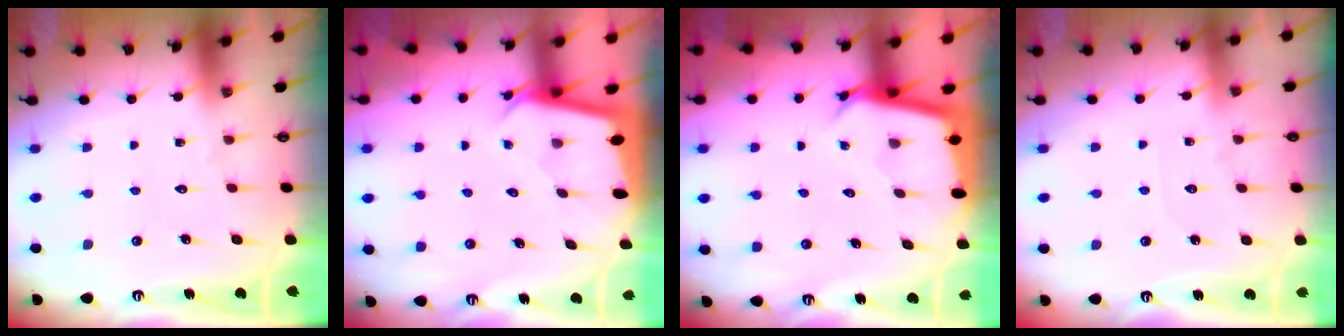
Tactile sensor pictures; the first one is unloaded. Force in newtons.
{"total": 2.3, "press": 2.3, "slide": 0.1}
{"total": 2.9, "press": 2.9, "slide": 0.1}
{"total": 2.7, "press": 2.7, "slide": 0.3}